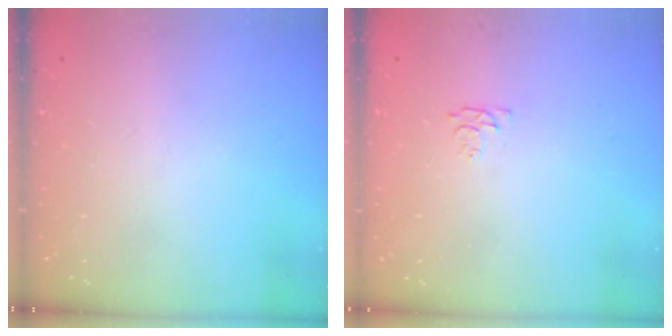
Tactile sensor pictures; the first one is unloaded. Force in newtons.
{"total": 4.2, "press": 4.2, "slide": 0.7}